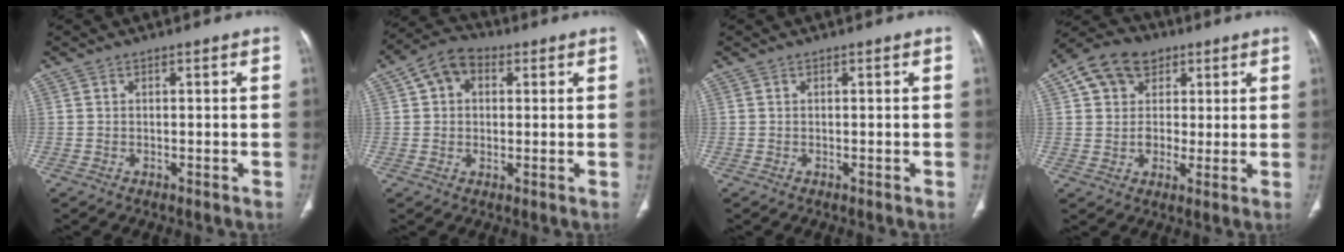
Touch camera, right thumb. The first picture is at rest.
{"total": 7.6, "force": [2.1, 5.6, 4.6], "torque": [-0.064, 0.012, 0.027]}
{"total": 0.0}
{"total": 12.2, "force": [4.7, 9.6, 5.8], "torque": [-0.078, 0.005, 0.077]}